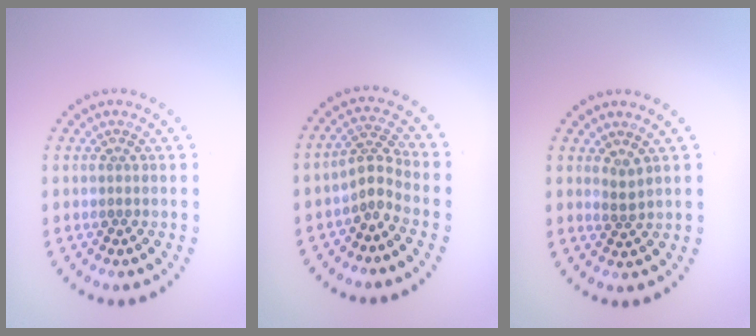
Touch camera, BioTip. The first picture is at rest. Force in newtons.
{"total": 2.4, "press": 1.6, "slide": 1.8}
{"total": 1.1, "press": 0.8, "slide": 0.8}